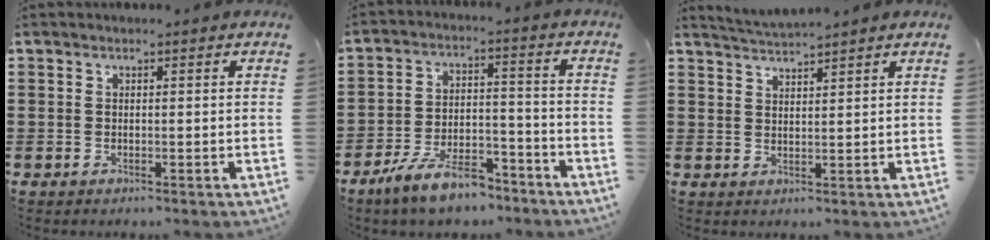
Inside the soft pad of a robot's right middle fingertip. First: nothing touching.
{"total": 9.2, "force": [-7.4, 2.6, 4.9], "torque": [-0.094, 0.018, -0.140]}
{"total": 2.8, "force": [2.8, -0.4, -0.1], "torque": [-0.009, -0.007, 0.052]}